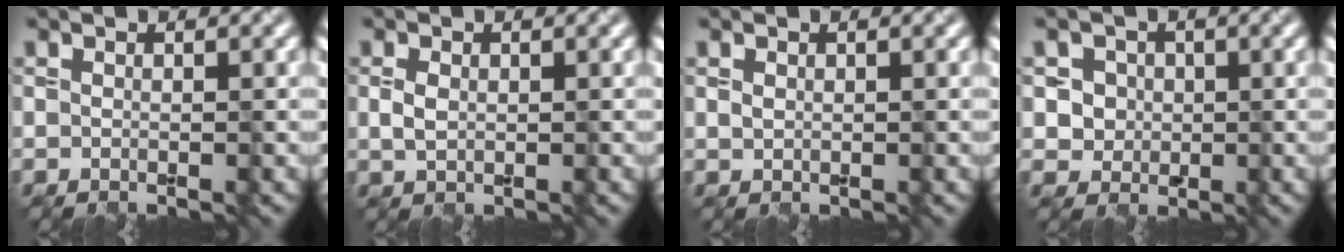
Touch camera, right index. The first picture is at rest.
{"total": 1.5, "force": [0.2, 1.1, 1.0], "torque": [-0.022, 0.001, 0.005]}
{"total": 0.5, "force": [0.3, 0.4, 0.2], "torque": [-0.005, -0.001, 0.007]}
{"total": 3.9, "force": [1.0, 3.5, 1.3], "torque": [-0.013, 0.011, 0.017]}